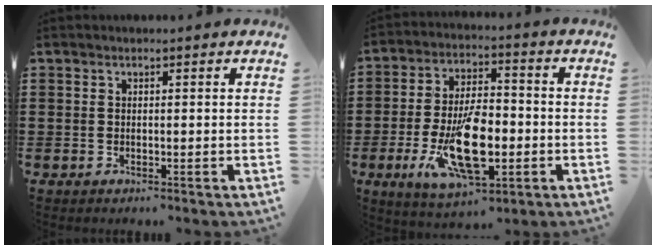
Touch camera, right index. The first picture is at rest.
{"total": 13.8, "force": [-3.9, 5.8, 11.9], "torque": [-0.223, -0.014, -0.066]}